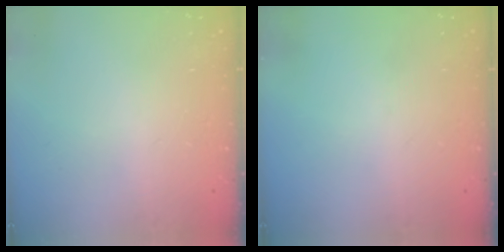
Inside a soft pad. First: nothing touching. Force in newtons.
{"total": 0.0}